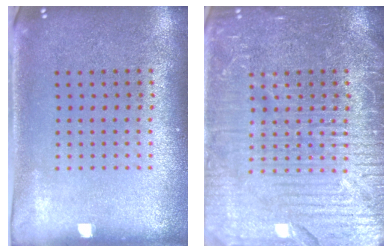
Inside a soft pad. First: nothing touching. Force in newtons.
{"total": 7.2, "press": 7.2, "slide": 0.9}